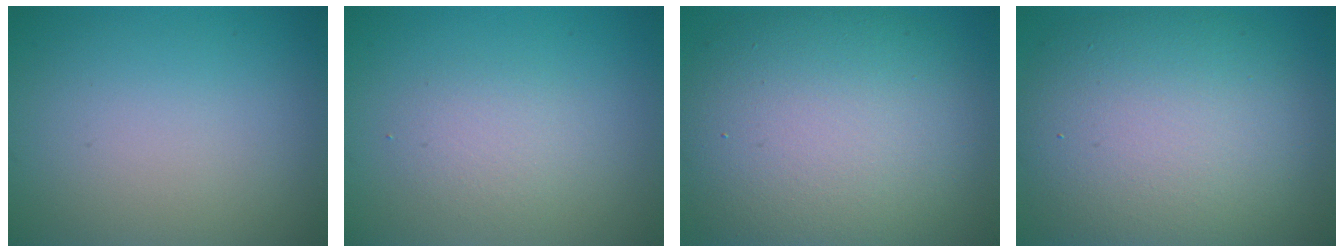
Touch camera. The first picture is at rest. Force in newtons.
{"total": 2.0, "press": 1.9, "slide": 0.2}
{"total": 12.5, "press": 12.5, "slide": 1.0}
{"total": 11.7, "press": 11.7, "slide": 0.7}